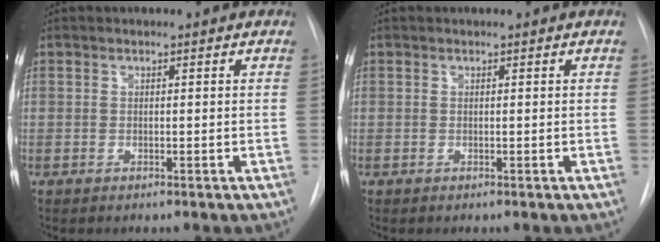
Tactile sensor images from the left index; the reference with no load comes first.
{"total": 0.0}